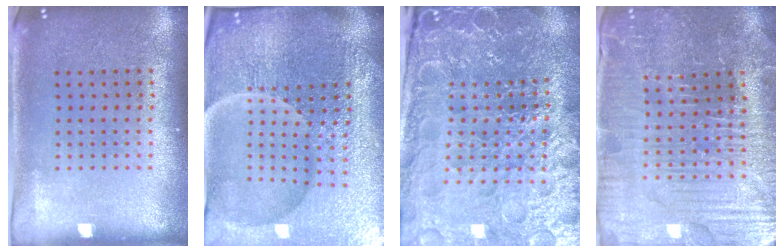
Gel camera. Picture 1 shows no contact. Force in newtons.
{"total": 5.9, "press": 5.4, "slide": 2.4}
{"total": 5.2, "press": 4.9, "slide": 1.6}
{"total": 4.1, "press": 4.1, "slide": 0.5}